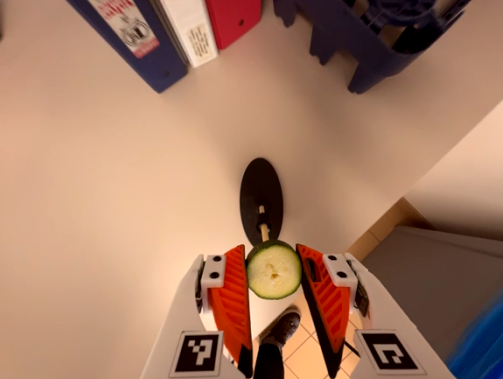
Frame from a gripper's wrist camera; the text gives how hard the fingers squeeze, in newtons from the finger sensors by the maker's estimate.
{"total": 6.0, "left": 5.8, "right": 6.1}